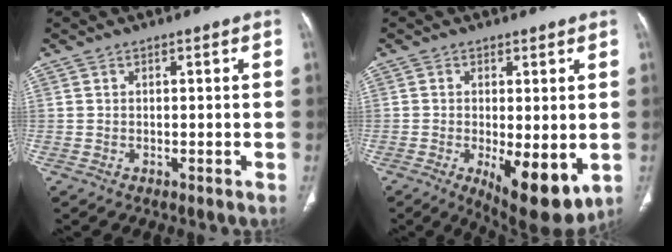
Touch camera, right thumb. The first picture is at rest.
{"total": 11.7, "force": [-2.6, 4.5, 10.5], "torque": [-0.148, -0.025, -0.027]}